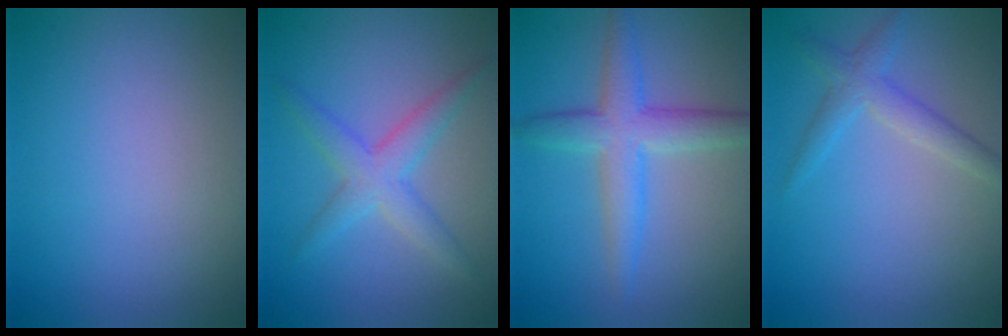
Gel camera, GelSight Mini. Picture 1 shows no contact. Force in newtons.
{"total": 2.3, "press": 2.3, "slide": 0.1}
{"total": 4.4, "press": 4.4, "slide": 0.1}
{"total": 2.3, "press": 2.3, "slide": 0.2}